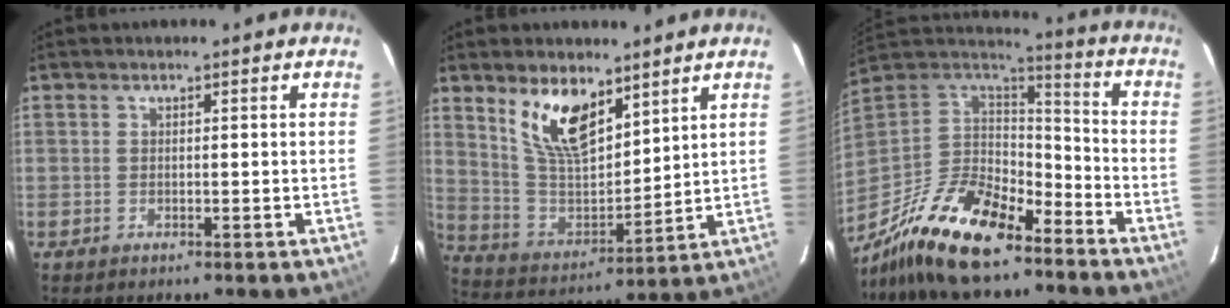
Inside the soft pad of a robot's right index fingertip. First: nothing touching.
{"total": 13.3, "force": [8.2, 5.9, 8.7], "torque": [-0.165, -0.002, 0.169]}
{"total": 21.9, "force": [-15.8, 8.3, 12.6], "torque": [-0.270, -0.019, -0.282]}